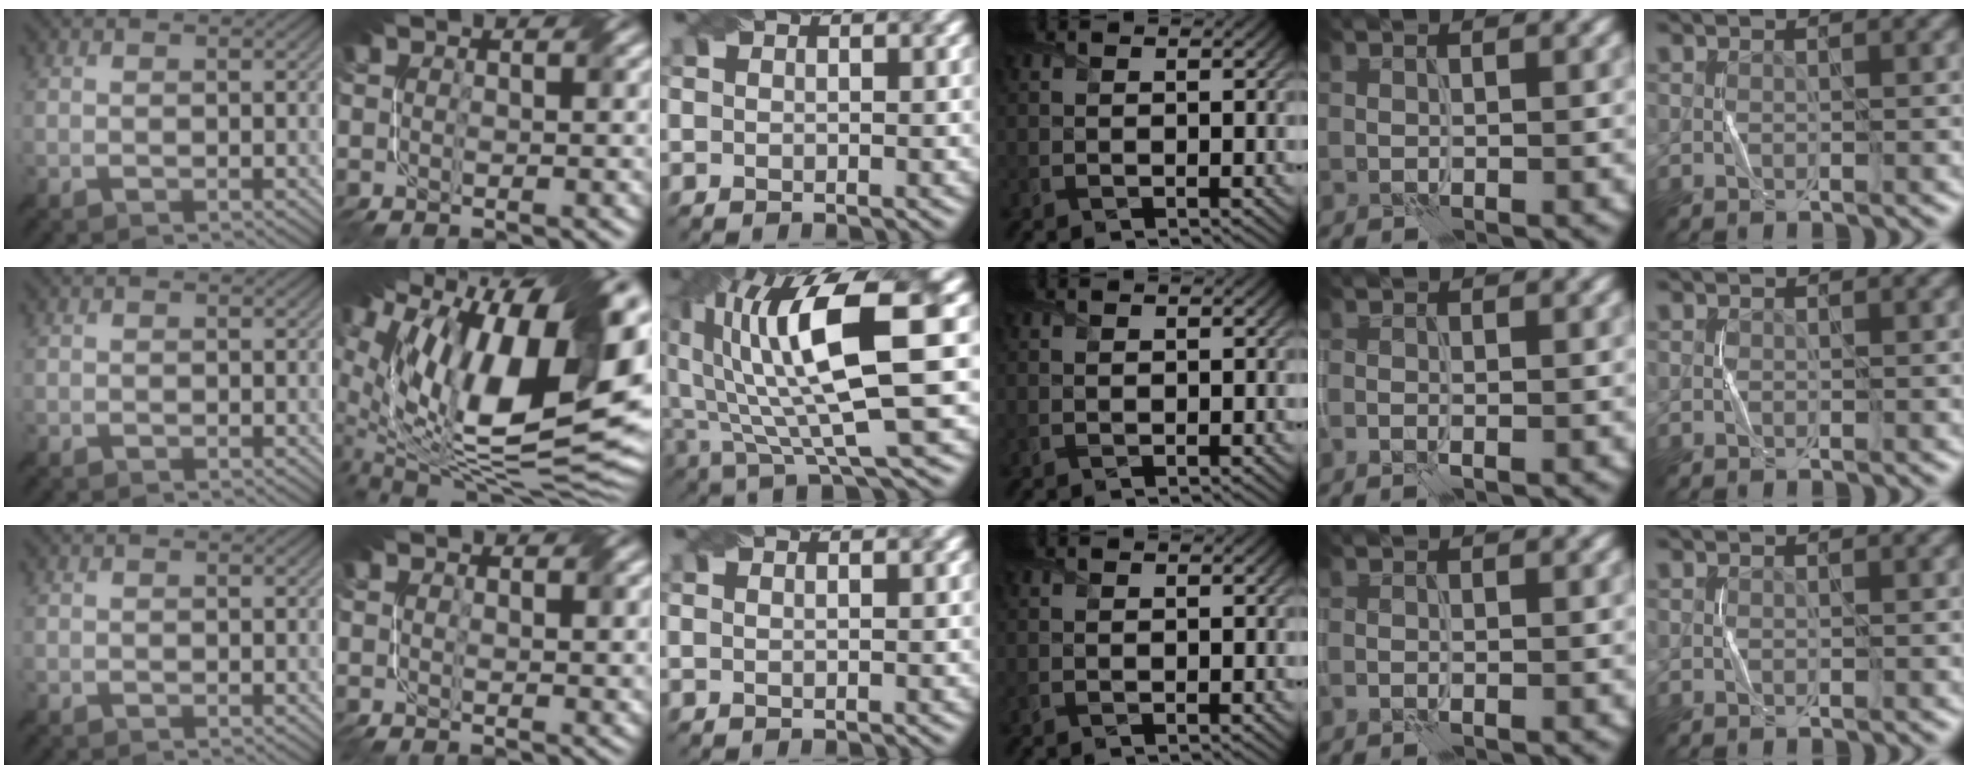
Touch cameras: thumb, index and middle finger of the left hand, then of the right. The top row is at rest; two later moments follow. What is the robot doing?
{"motion": "fold", "object": "bandage"}